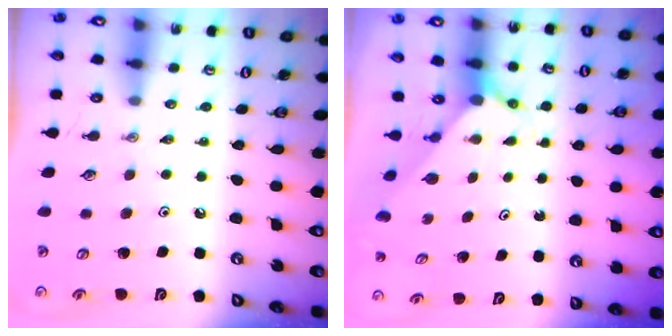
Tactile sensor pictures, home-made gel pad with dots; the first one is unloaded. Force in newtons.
{"total": 1.7, "press": 1.7, "slide": 0.2}